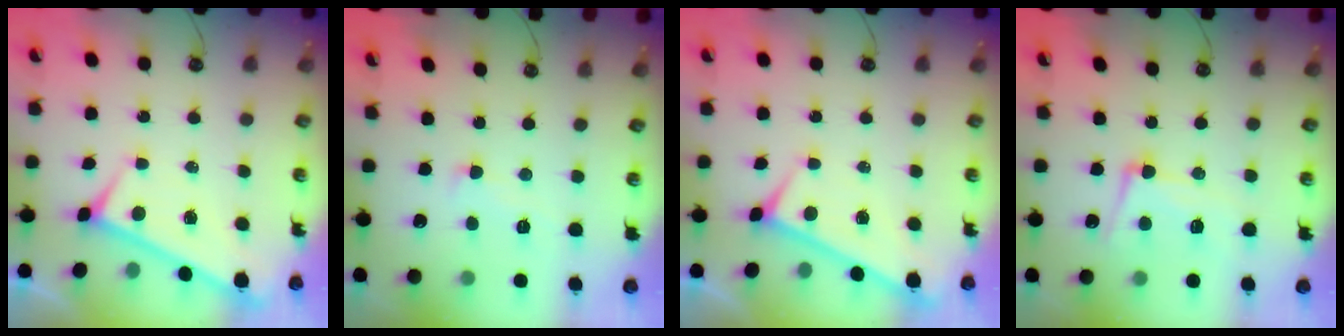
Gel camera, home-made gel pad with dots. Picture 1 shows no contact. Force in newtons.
{"total": 1.2, "press": 1.2, "slide": 0.2}
{"total": 0.0}
{"total": 8.4, "press": 8.3, "slide": 1.8}